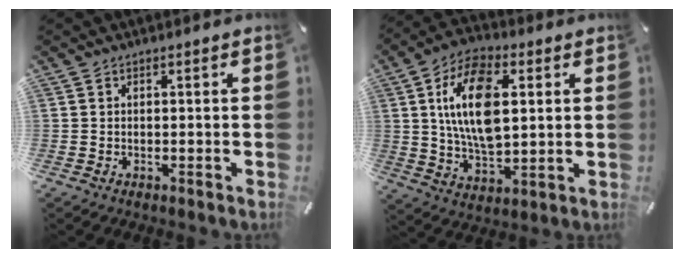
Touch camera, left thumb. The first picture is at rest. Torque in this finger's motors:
{"motor_torque": [0.61, 0.90, 2.03, -0.74, 0.69]}